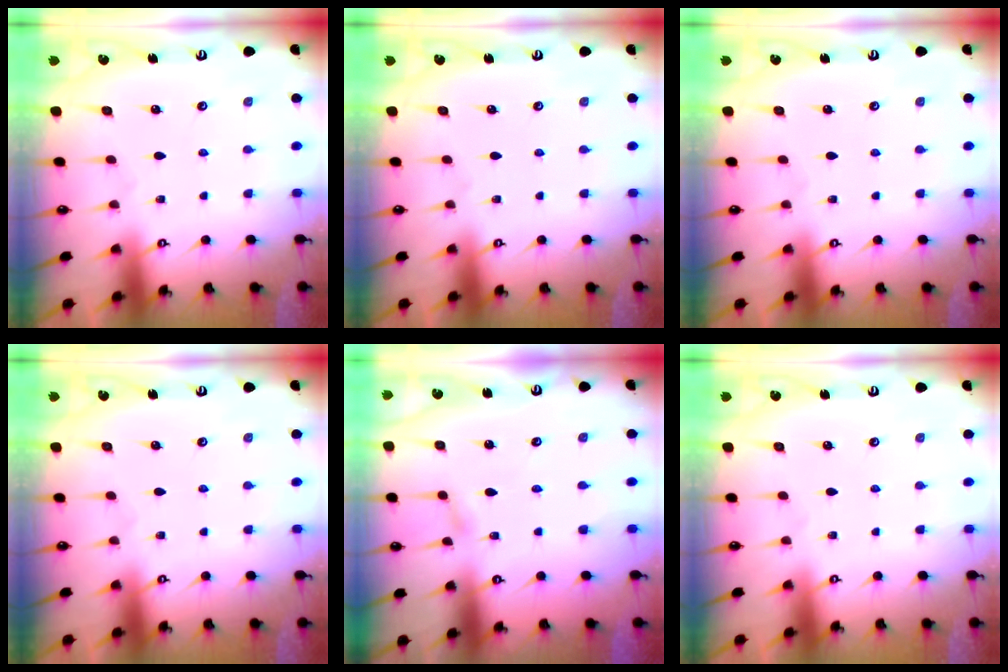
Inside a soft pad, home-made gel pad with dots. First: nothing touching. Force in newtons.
{"total": 0.0}
{"total": 0.0}
{"total": 0.0}
{"total": 2.9, "press": 2.9, "slide": 0.3}
{"total": 0.0}